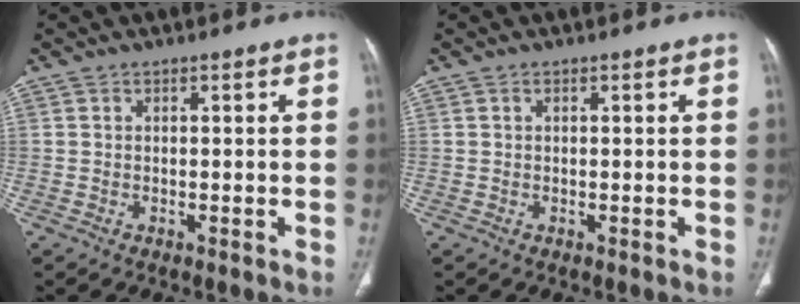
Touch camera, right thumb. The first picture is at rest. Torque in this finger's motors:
{"motor_torque": [-0.32, 0.13, -0.31, -0.09, 0.08]}